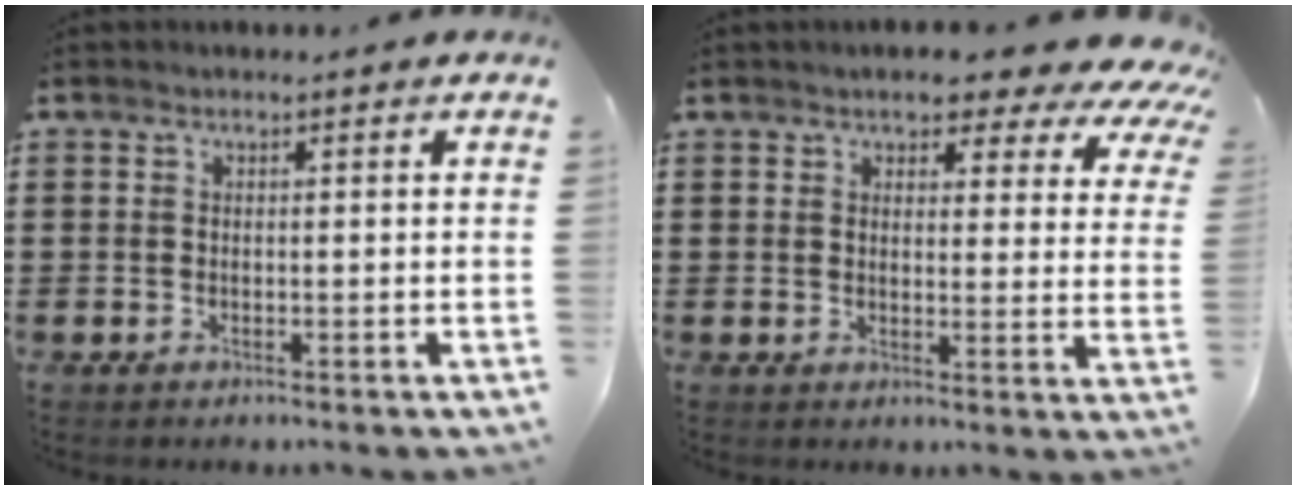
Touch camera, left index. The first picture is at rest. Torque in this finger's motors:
{"motor_torque": [2.14, 0.00, 1.05, 0.12]}